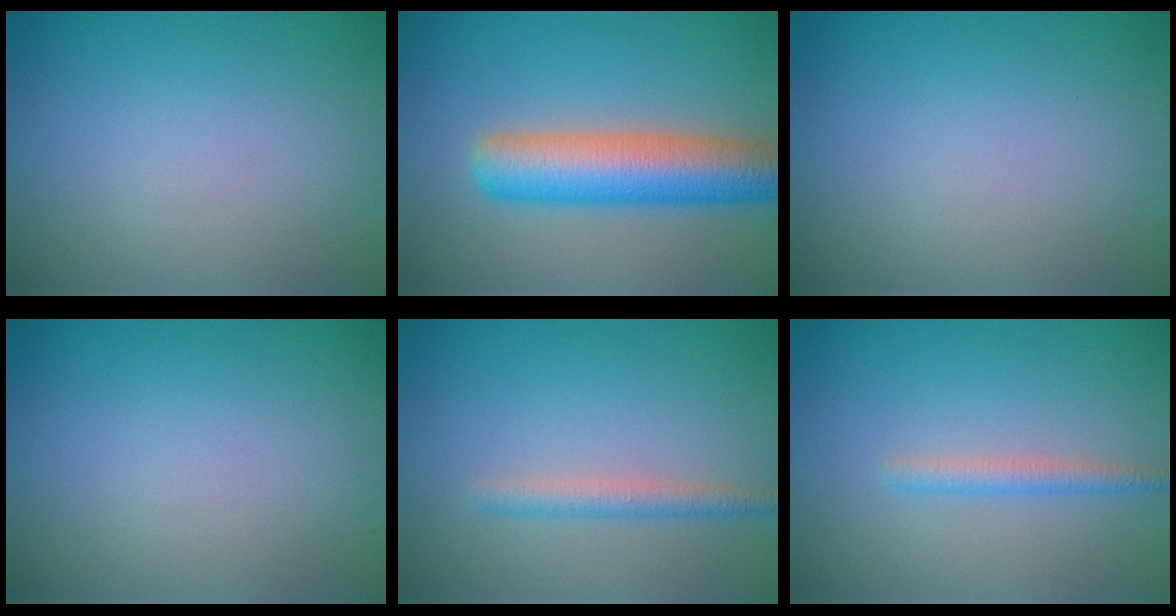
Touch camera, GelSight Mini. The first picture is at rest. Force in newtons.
{"total": 7.8, "press": 7.8, "slide": 0.3}
{"total": 0.0}
{"total": 0.0}
{"total": 1.8, "press": 1.8, "slide": 0.1}
{"total": 1.6, "press": 1.6, "slide": 0.1}